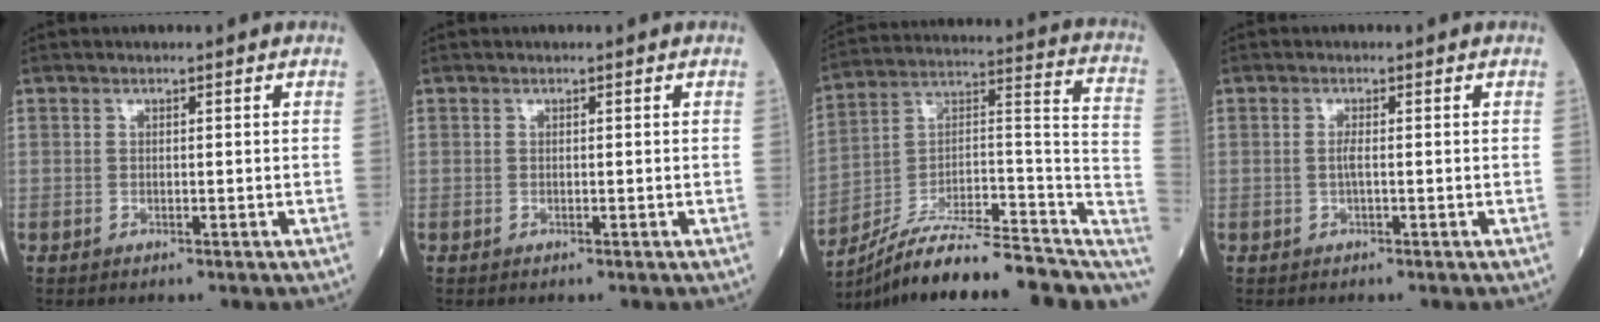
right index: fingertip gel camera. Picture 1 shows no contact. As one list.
[{"total": 0.0}, {"total": 22.3, "force": [-18.0, 4.6, 12.4], "torque": [-0.141, 0.036, -0.284]}, {"total": 1.1, "force": [-0.1, 0.1, 1.1], "torque": [-0.026, 0.000, -0.003]}]